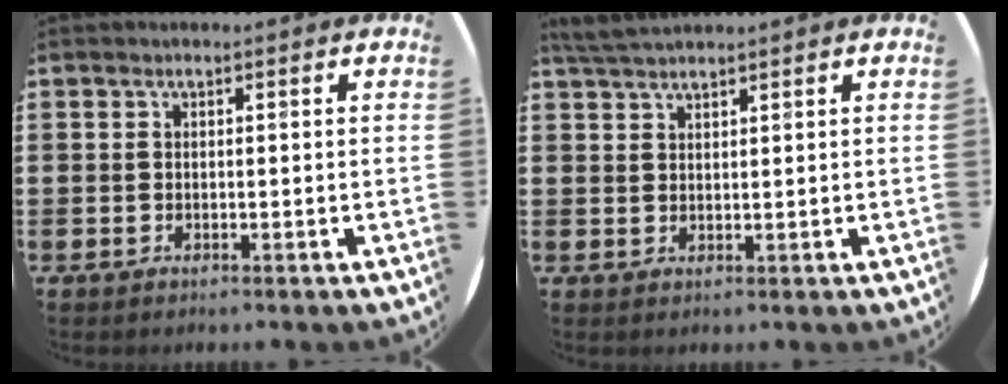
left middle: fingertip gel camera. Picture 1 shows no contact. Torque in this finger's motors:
{"motor_torque": [0.24, -0.25, 0.05, 0.00]}